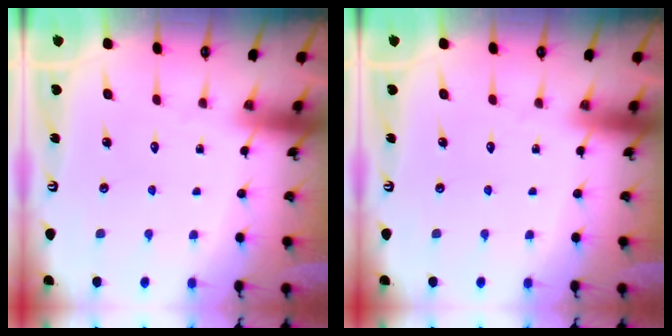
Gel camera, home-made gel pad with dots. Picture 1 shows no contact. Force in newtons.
{"total": 0.0}